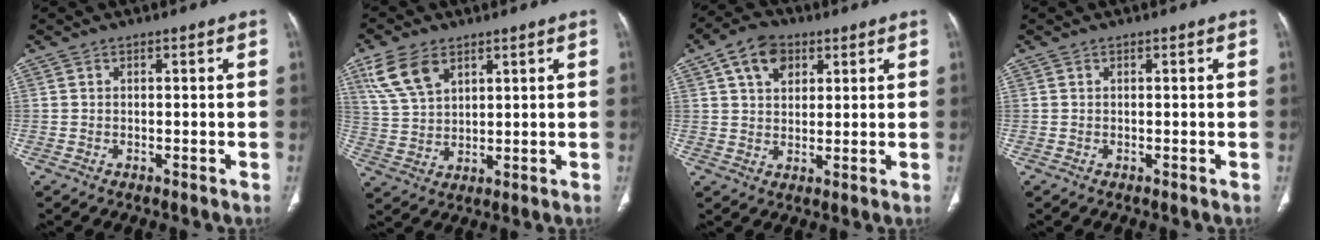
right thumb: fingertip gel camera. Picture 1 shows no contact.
{"total": 9.1, "force": [5.0, 5.3, 5.4], "torque": [-0.098, -0.011, 0.106]}
{"total": 8.1, "force": [3.7, 5.5, 4.7], "torque": [-0.057, -0.004, 0.060]}
{"total": 0.0}